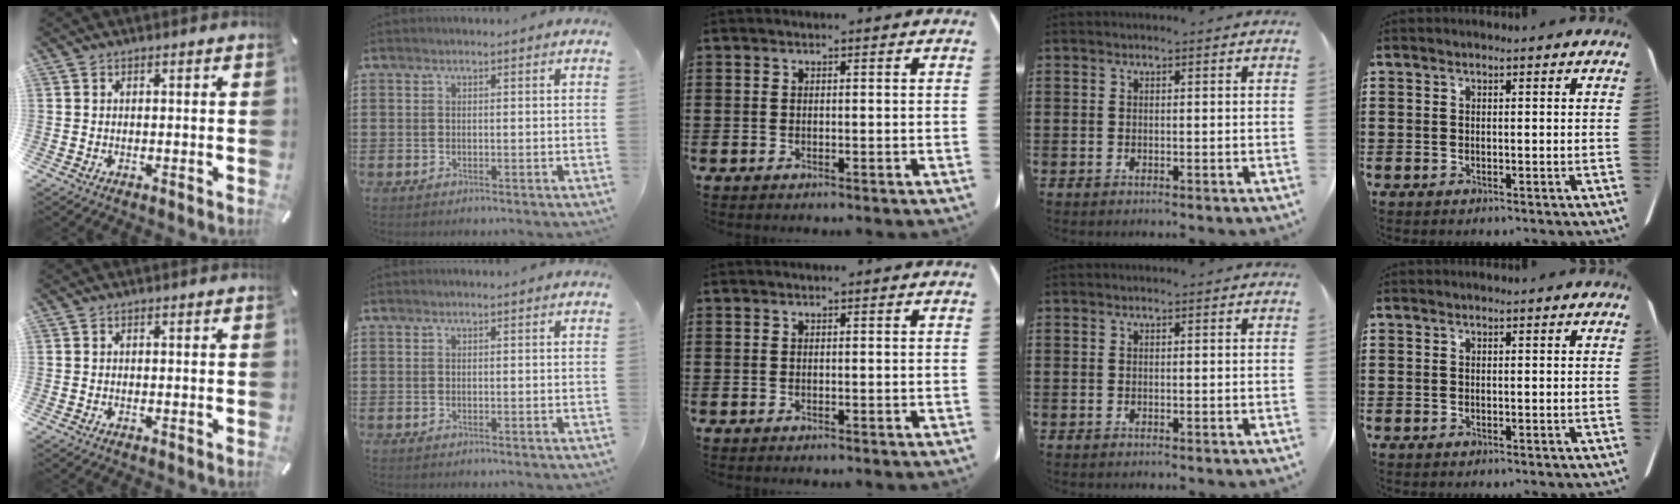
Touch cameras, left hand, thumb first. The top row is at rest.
{}